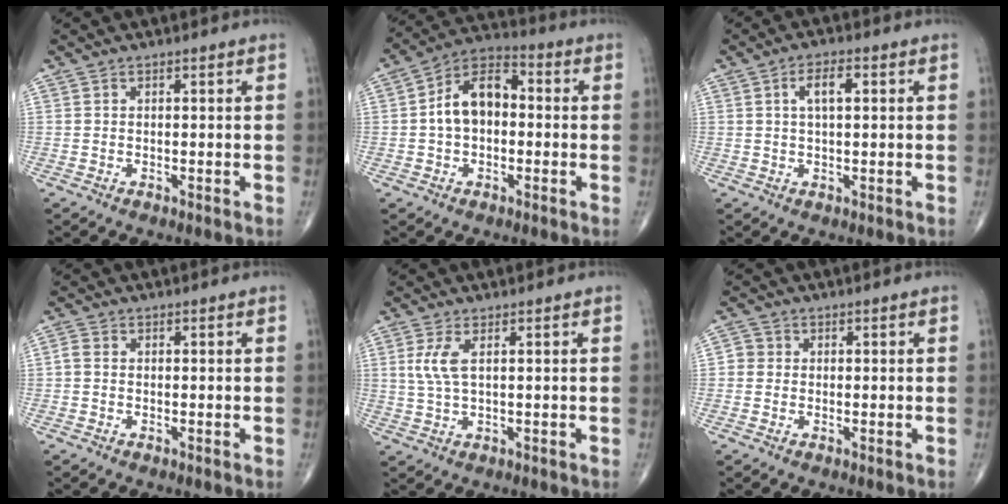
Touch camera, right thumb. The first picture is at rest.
{"total": 10.8, "force": [0.0, 7.0, 8.1], "torque": [-0.127, 0.034, -0.014]}
{"total": 4.4, "force": [1.1, 1.8, 3.9], "torque": [-0.067, 0.007, 0.019]}
{"total": 1.3, "force": [-0.2, 1.0, 0.9], "torque": [-0.017, 0.000, -0.007]}
{"total": 4.0, "force": [1.1, 1.3, 3.7], "torque": [-0.096, 0.001, 0.028]}
{"total": 2.1, "force": [-0.1, 2.0, 0.6], "torque": [0.003, 0.006, -0.007]}